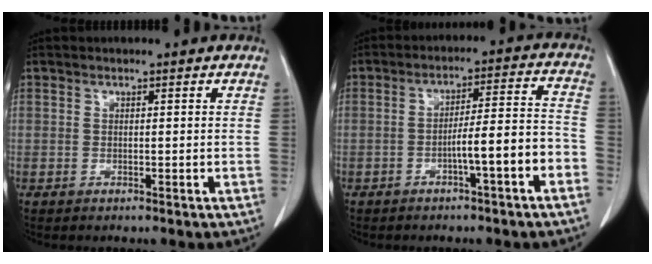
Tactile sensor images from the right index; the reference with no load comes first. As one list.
[{"total": 8.1, "force": [-3.5, 0.2, 7.2], "torque": [-0.111, 0.025, -0.050]}]